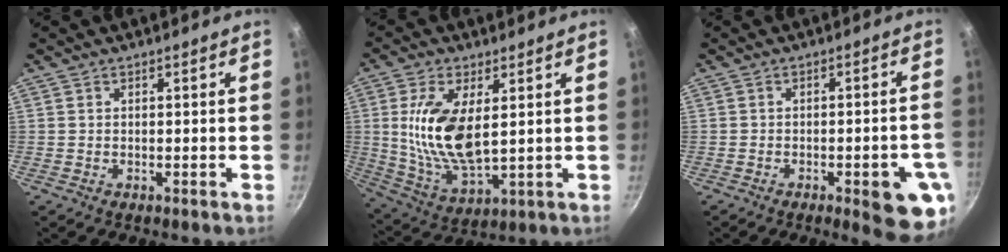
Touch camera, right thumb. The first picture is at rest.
{"total": 14.5, "force": [2.5, 6.8, 12.5], "torque": [-0.244, -0.020, 0.056]}
{"total": 10.5, "force": [-3.8, 3.0, 9.3], "torque": [-0.093, 0.017, -0.043]}